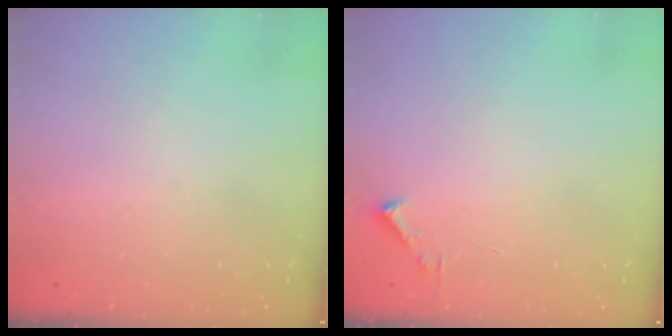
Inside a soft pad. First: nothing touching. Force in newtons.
{"total": 1.7, "press": 1.7, "slide": 0.2}